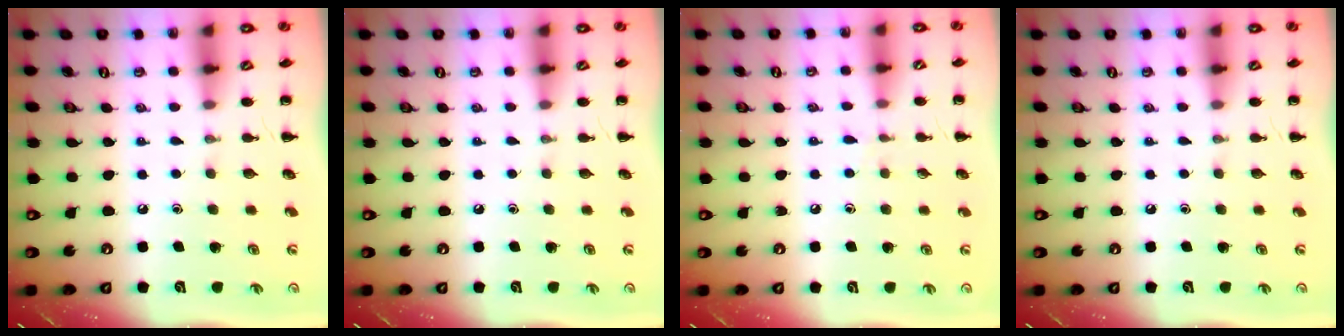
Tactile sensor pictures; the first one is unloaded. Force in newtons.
{"total": 0.0}
{"total": 4.7, "press": 4.2, "slide": 2.0}
{"total": 0.0}